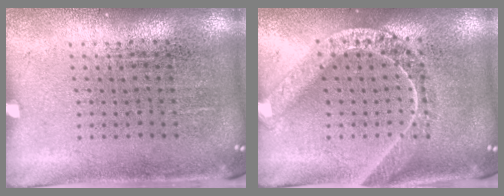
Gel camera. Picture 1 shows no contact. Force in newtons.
{"total": 1.6, "press": 1.5, "slide": 0.4}